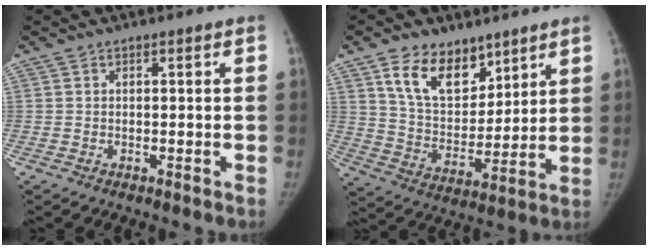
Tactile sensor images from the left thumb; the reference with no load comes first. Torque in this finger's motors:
{"motor_torque": [0.06, 0.06, 0.93, -0.81, 0.27]}